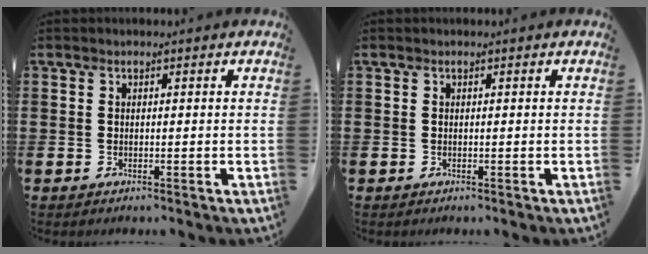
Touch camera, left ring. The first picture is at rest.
{"total": 0.0}